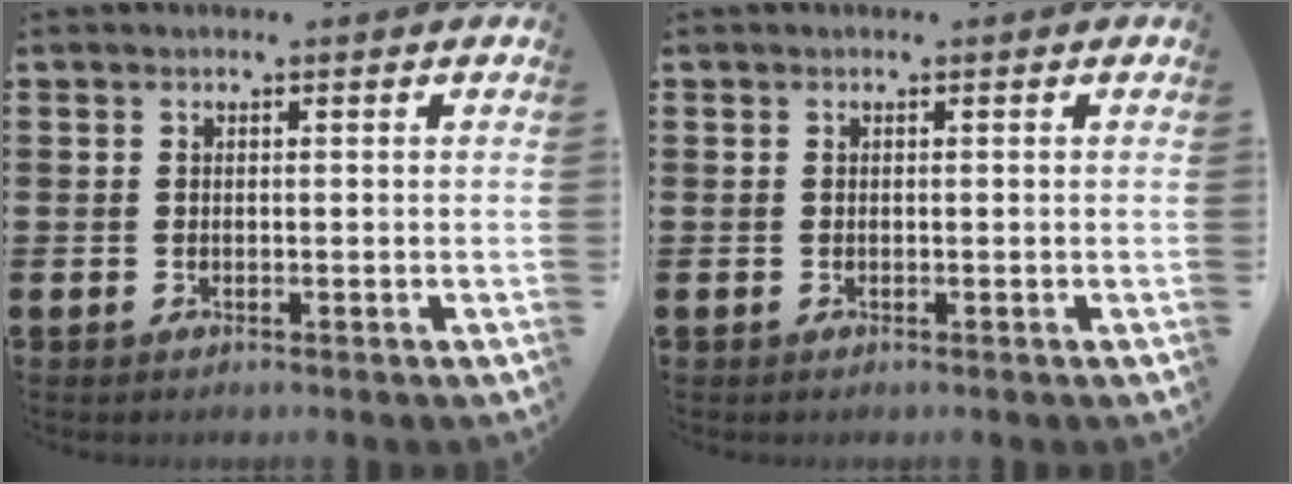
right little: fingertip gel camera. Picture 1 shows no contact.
{"total": 0.0}